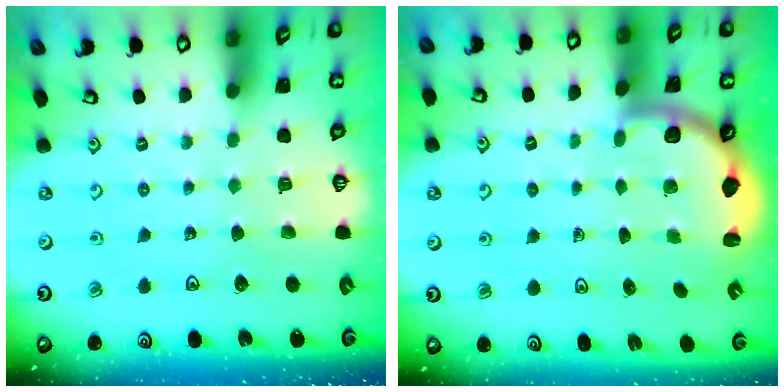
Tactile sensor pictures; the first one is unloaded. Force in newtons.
{"total": 2.6, "press": 2.5, "slide": 0.6}